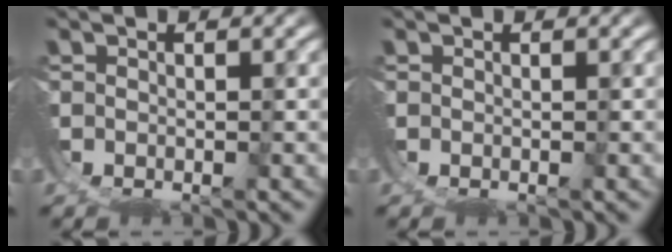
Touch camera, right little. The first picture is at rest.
{"total": 0.0}